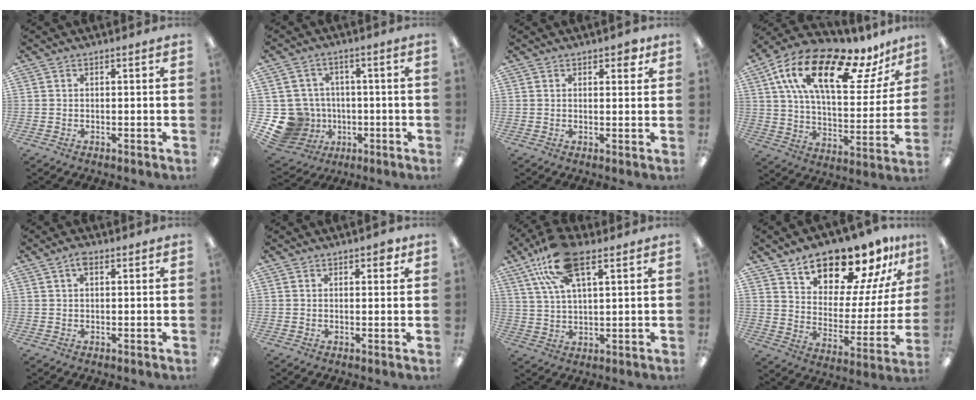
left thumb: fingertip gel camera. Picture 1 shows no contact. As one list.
[{"total": 12.1, "force": [-2.8, 11.2, 3.5], "torque": [-0.117, 0.022, -0.037]}, {"total": 2.7, "force": [1.8, 1.4, 1.5], "torque": [-0.008, -0.006, 0.026]}, {"total": 23.0, "force": [13.5, 9.0, 16.3], "torque": [-0.278, -0.062, 0.228]}, {"total": 2.6, "force": [1.4, 1.3, 1.9], "torque": [-0.032, 0.002, 0.021]}, {"total": 2.3, "force": [1.4, 1.3, 1.3], "torque": [-0.012, -0.002, 0.021]}, {"total": 15.0, "force": [8.8, 6.0, 10.5], "torque": [-0.215, -0.012, 0.158]}, {"total": 17.7, "force": [15.0, 6.6, 6.7], "torque": [-0.106, -0.115, 0.260]}]